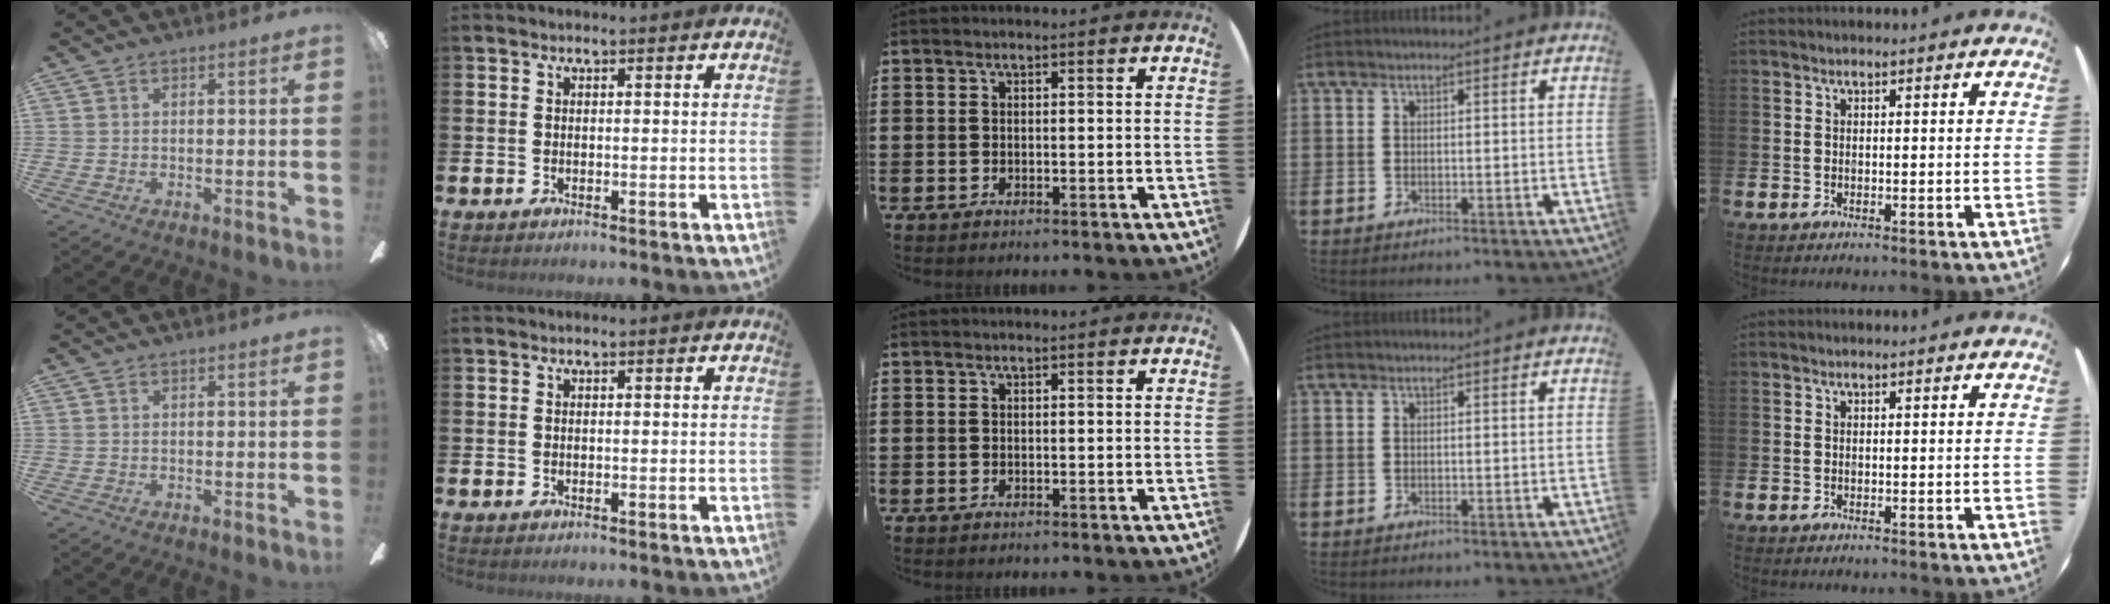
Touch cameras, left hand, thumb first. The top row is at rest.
{}